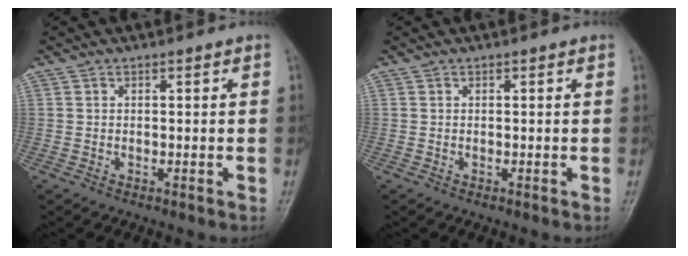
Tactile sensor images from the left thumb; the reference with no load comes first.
{"total": 0.0}